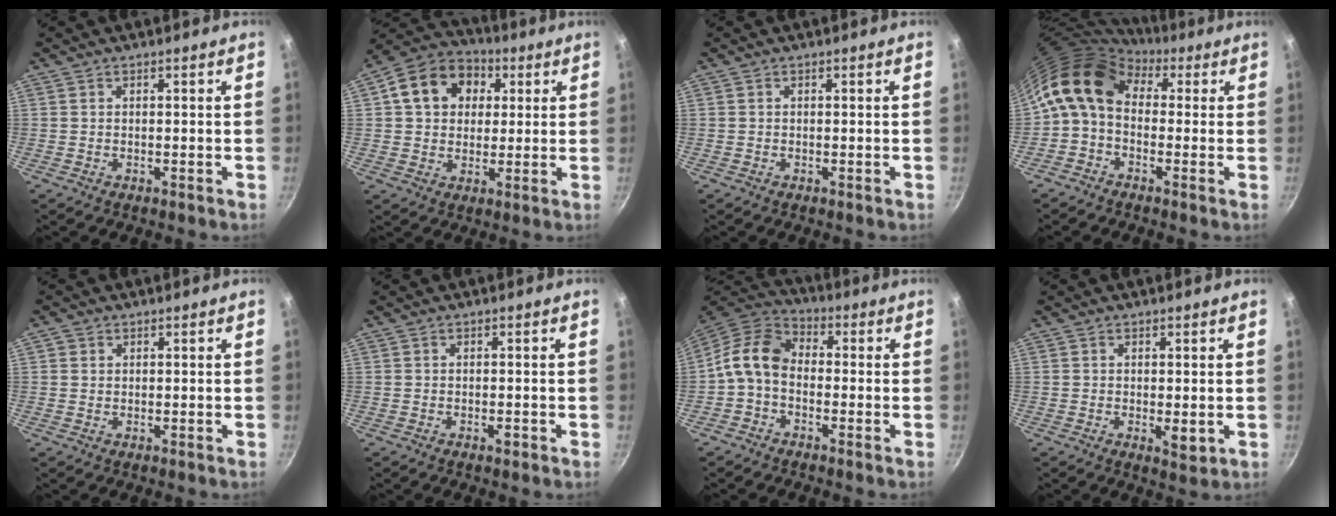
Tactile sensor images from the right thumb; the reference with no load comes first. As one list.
[{"total": 13.8, "force": [3.8, 11.0, 7.4], "torque": [-0.104, 0.021, 0.047]}, {"total": 0.0}, {"total": 10.7, "force": [2.2, 7.6, 7.2], "torque": [-0.115, 0.024, 0.014]}, {"total": 0.9, "force": [0.5, 0.7, 0.3], "torque": [-0.004, 0.000, 0.007]}, {"total": 1.0, "force": [-0.5, 0.4, 0.7], "torque": [-0.013, 0.003, -0.006]}, {"total": 9.2, "force": [-1.4, 6.5, 6.3], "torque": [-0.112, 0.040, -0.048]}, {"total": 2.7, "force": [0.0, 1.2, 2.5], "torque": [-0.038, -0.010, 0.002]}]